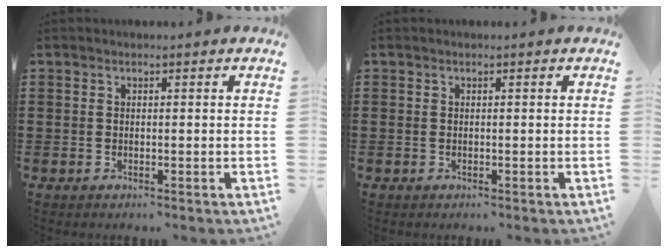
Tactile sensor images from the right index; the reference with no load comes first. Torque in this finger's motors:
{"motor_torque": [1.07, 1.07, 0.05, -0.01]}